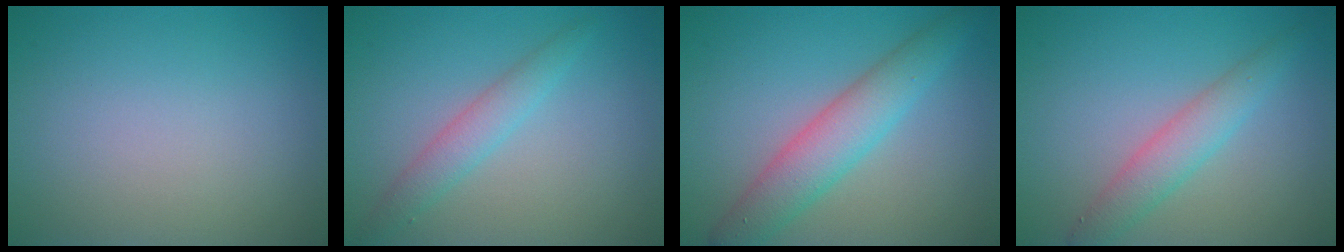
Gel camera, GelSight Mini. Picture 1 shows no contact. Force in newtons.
{"total": 2.4, "press": 2.4, "slide": 0.1}
{"total": 4.7, "press": 4.7, "slide": 0.1}
{"total": 3.1, "press": 3.1, "slide": 0.1}